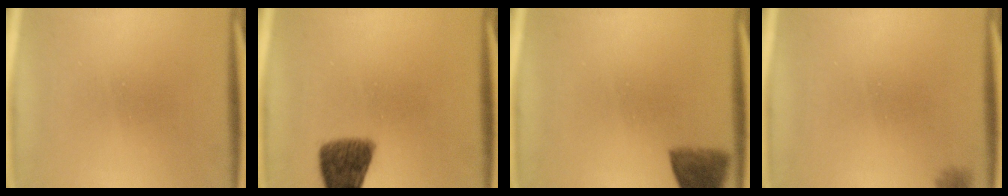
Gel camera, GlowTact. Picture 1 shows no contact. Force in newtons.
{"total": 8.3}
{"total": 5.2}
{"total": 1.6}